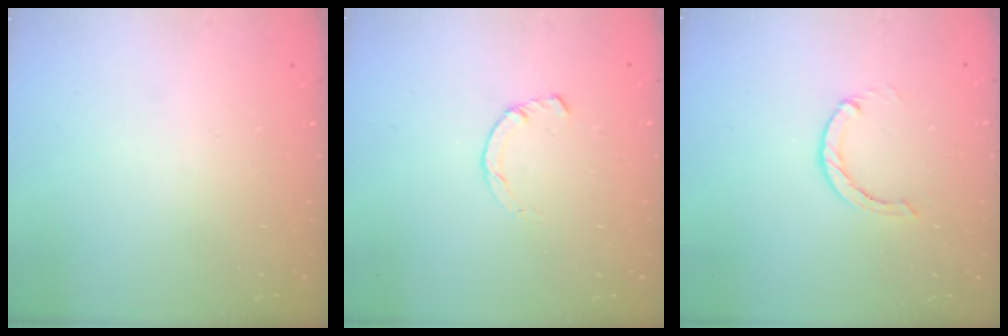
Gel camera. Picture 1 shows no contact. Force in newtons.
{"total": 2.3, "press": 2.3, "slide": 0.1}
{"total": 0.0}